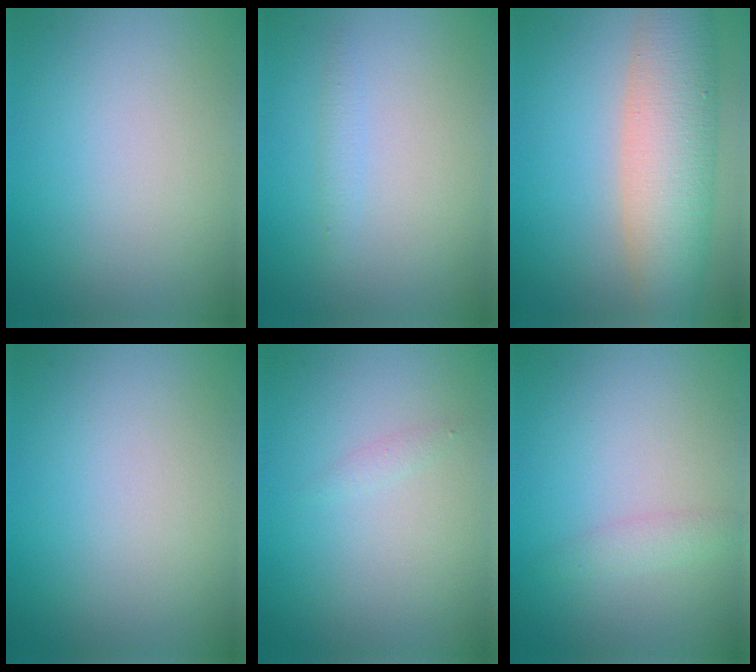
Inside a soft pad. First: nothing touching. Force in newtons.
{"total": 0.9, "press": 0.9, "slide": 0.0}
{"total": 8.2, "press": 8.2, "slide": 0.5}
{"total": 0.0}
{"total": 0.6, "press": 0.6, "slide": 0.0}
{"total": 1.3, "press": 1.3, "slide": 0.0}